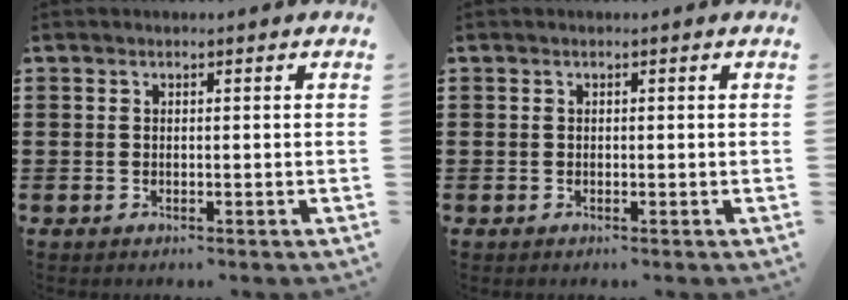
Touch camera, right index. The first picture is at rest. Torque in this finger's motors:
{"motor_torque": [0.19, 0.19, 0.00, 0.00]}